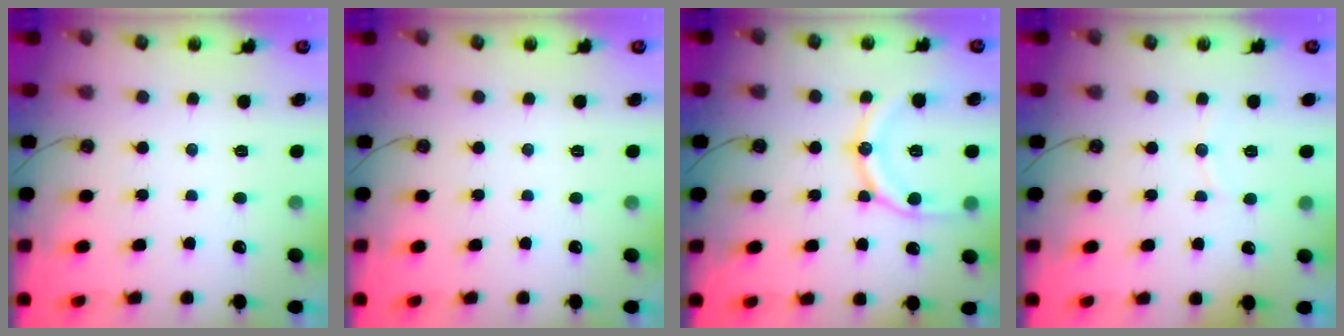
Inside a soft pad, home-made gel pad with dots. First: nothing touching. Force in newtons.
{"total": 0.0}
{"total": 13.5, "press": 13.4, "slide": 1.5}
{"total": 3.4, "press": 3.4, "slide": 0.3}